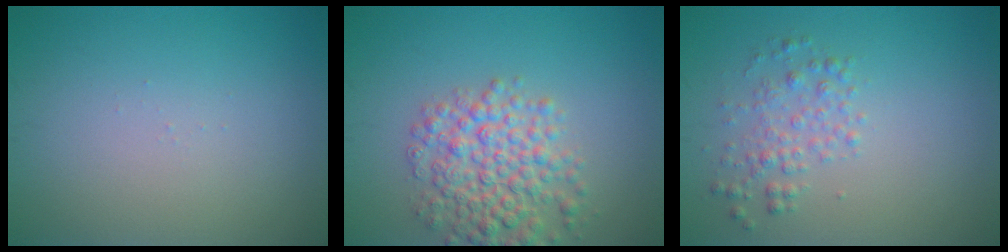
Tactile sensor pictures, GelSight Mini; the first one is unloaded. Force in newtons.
{"total": 5.6, "press": 5.6, "slide": 0.2}
{"total": 2.2, "press": 2.2, "slide": 0.1}